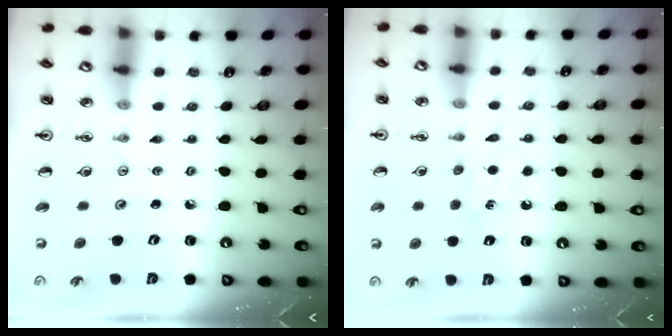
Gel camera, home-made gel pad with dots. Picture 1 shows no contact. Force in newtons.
{"total": 5.6, "press": 5.6, "slide": 0.8}